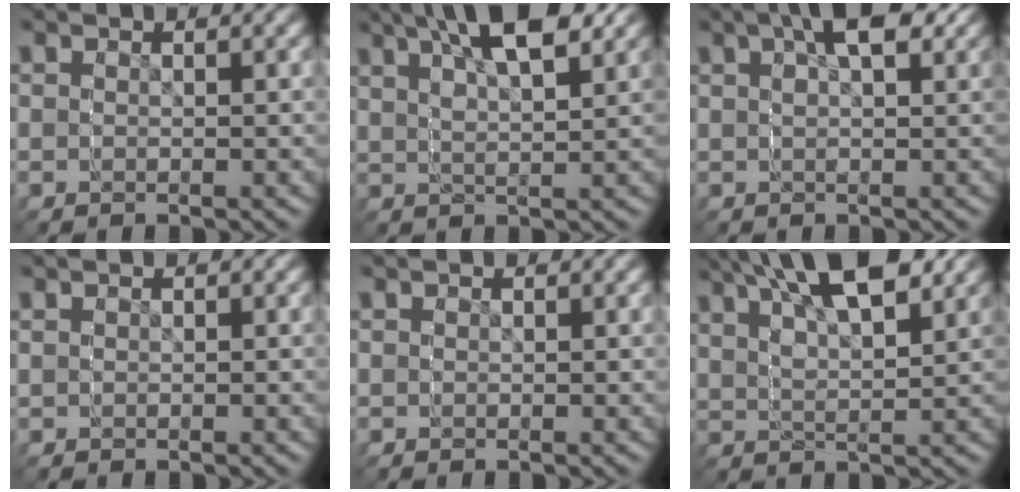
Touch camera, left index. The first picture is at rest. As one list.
[{"total": 5.8, "force": [4.9, 0.8, 3.0], "torque": [-0.058, 0.026, 0.066]}, {"total": 2.6, "force": [1.7, 0.6, 1.8], "torque": [-0.020, 0.015, 0.018]}, {"total": 0.0}, {"total": 0.0}, {"total": 6.7, "force": [5.7, 1.8, 3.1], "torque": [-0.068, 0.025, 0.074]}]